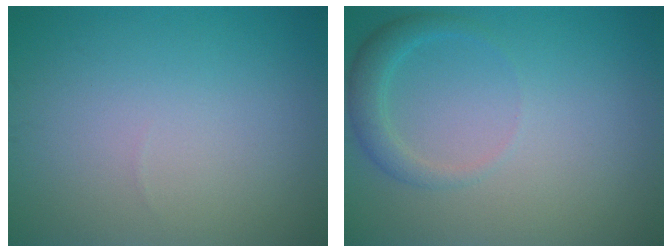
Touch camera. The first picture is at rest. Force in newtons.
{"total": 2.1, "press": 2.1, "slide": 0.2}